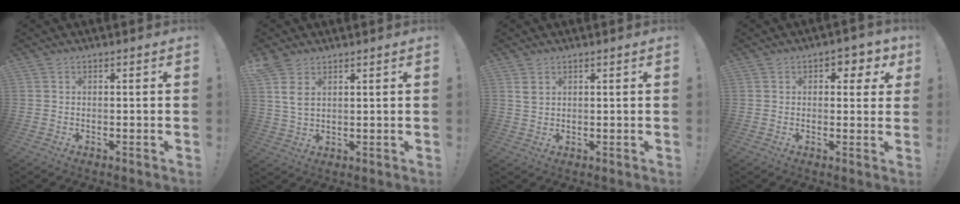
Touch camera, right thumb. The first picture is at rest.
{"total": 6.1, "force": [3.0, 3.2, 4.2], "torque": [-0.079, -0.012, 0.056]}
{"total": 2.5, "force": [1.5, 1.7, 1.2], "torque": [-0.011, -0.007, 0.026]}
{"total": 4.2, "force": [1.4, 3.0, 2.5], "torque": [-0.018, -0.007, 0.019]}